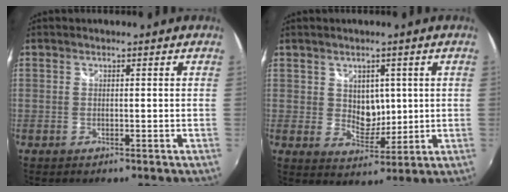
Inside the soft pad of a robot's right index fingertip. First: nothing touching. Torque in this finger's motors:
{"motor_torque": [0.08, 0.11, 0.07, 0.01]}